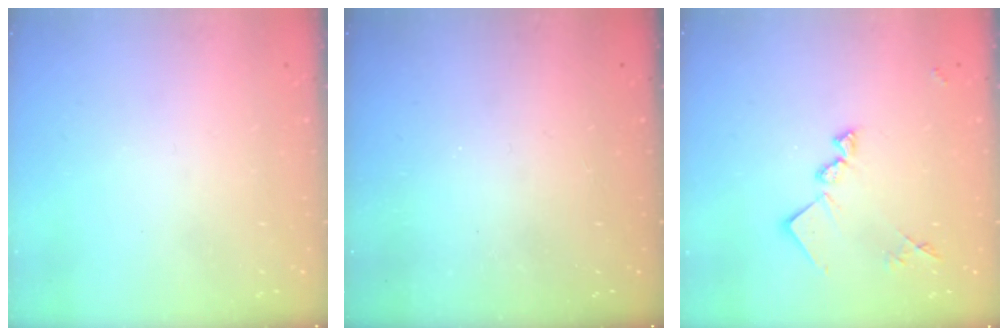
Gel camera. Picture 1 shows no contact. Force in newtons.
{"total": 1.2, "press": 1.2, "slide": 0.3}
{"total": 13.1, "press": 13.1, "slide": 0.5}